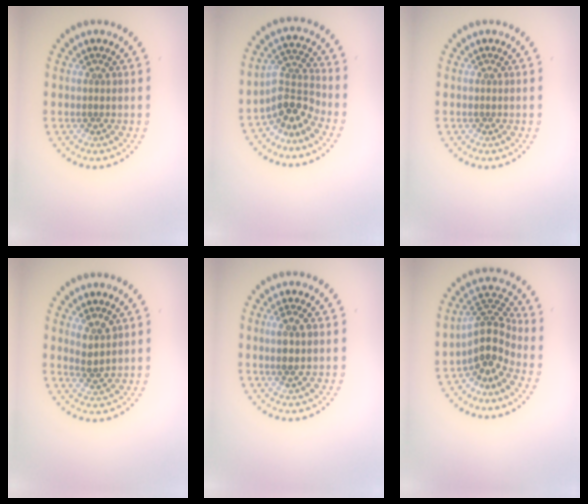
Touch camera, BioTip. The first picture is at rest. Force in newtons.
{"total": 3.5, "press": 2.4, "slide": 2.5}
{"total": 0.0}
{"total": 1.8, "press": 1.4, "slide": 1.1}
{"total": 1.9, "press": 1.7, "slide": 0.8}
{"total": 3.9, "press": 2.8, "slide": 2.7}